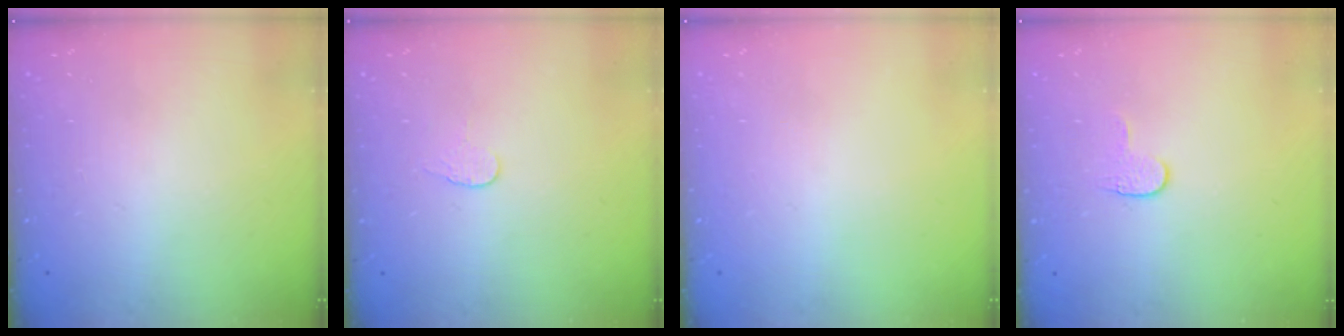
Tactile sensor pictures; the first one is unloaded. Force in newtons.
{"total": 3.8, "press": 3.8, "slide": 0.3}
{"total": 0.0}
{"total": 3.8, "press": 3.8, "slide": 0.4}